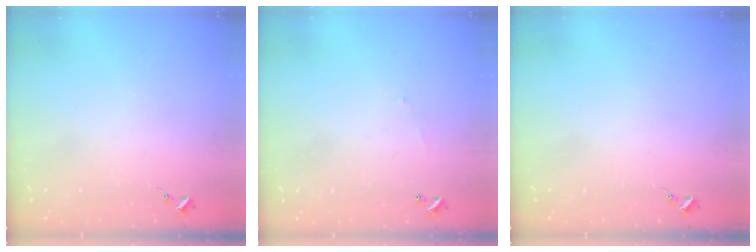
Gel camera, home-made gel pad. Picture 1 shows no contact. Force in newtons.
{"total": 3.8, "press": 3.8, "slide": 0.1}
{"total": 0.0}